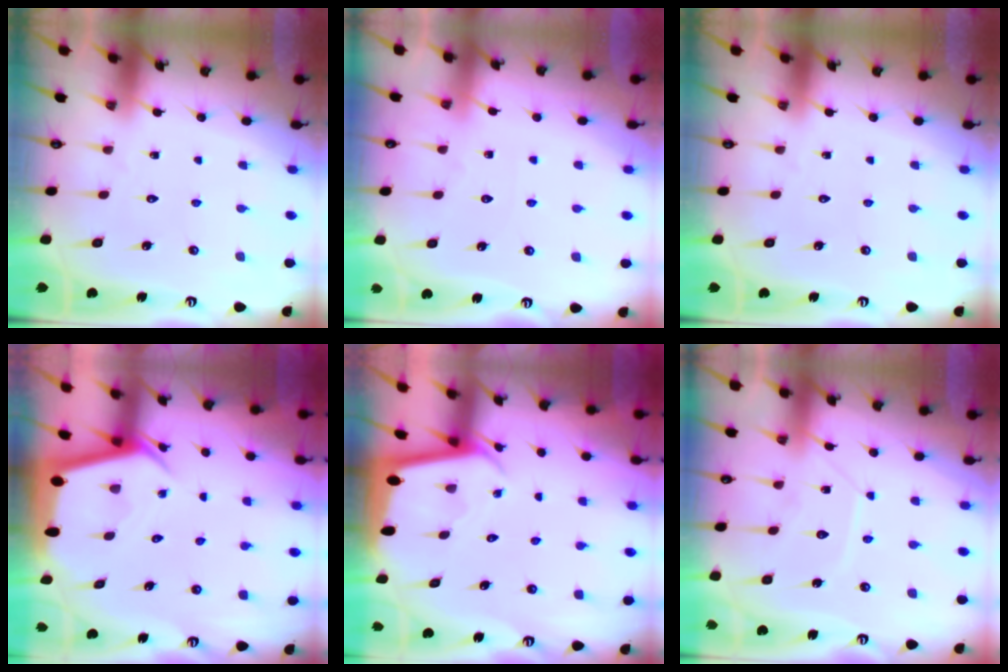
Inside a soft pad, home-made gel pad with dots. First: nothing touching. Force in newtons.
{"total": 1.9, "press": 1.8, "slide": 0.4}
{"total": 0.0}
{"total": 3.3, "press": 3.2, "slide": 0.3}
{"total": 2.0, "press": 2.0, "slide": 0.1}
{"total": 9.0, "press": 9.0, "slide": 0.8}